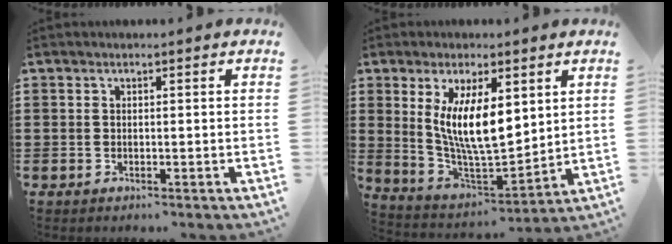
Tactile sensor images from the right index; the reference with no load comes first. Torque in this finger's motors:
{"motor_torque": [1.93, 0.21, 1.05, 0.21]}